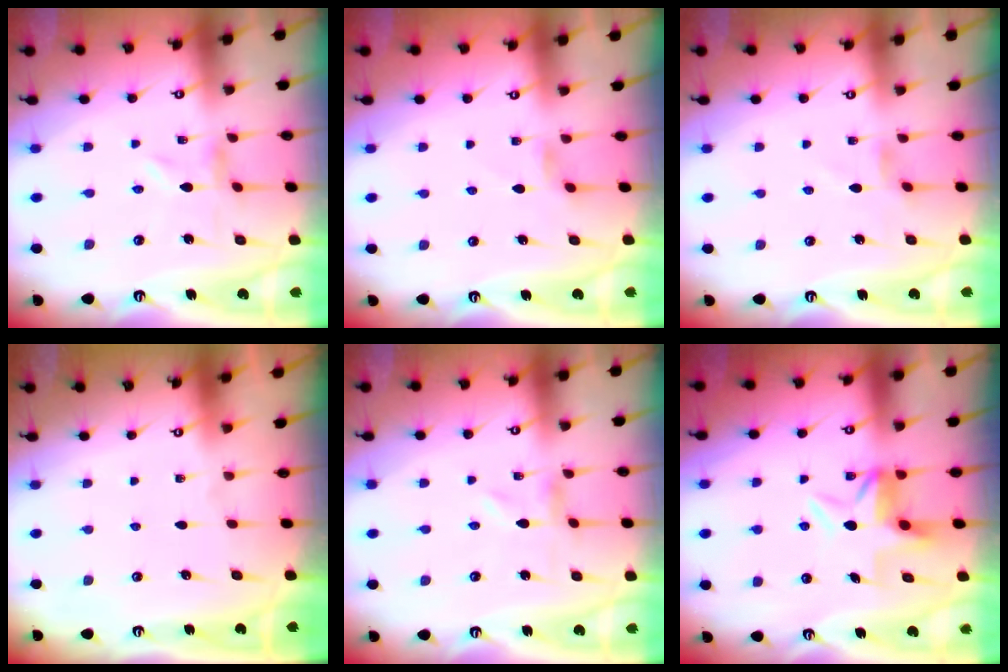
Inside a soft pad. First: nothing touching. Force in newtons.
{"total": 2.9, "press": 2.8, "slide": 0.5}
{"total": 3.0, "press": 2.9, "slide": 0.5}
{"total": 0.0}
{"total": 0.0}
{"total": 6.4, "press": 6.4, "slide": 0.4}